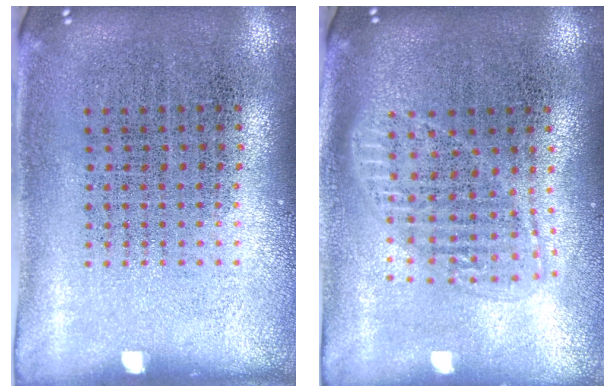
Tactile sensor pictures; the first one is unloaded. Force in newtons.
{"total": 1.7, "press": 1.4, "slide": 0.9}